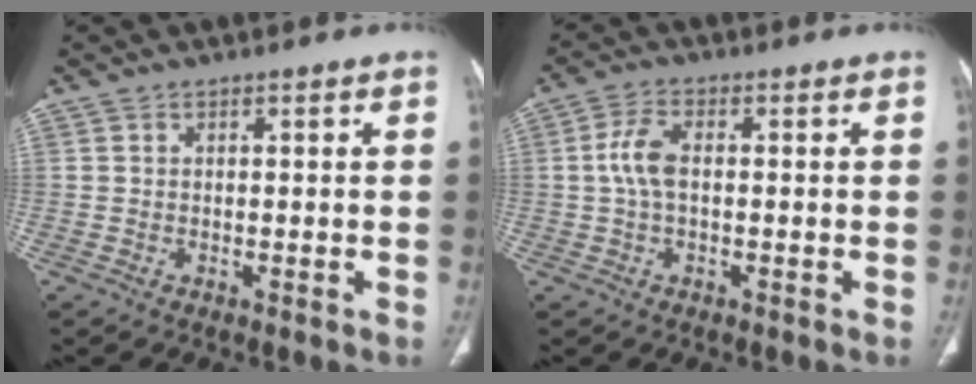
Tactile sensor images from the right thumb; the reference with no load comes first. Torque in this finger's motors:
{"motor_torque": [0.01, 0.01, 0.50, -0.39, 0.02]}